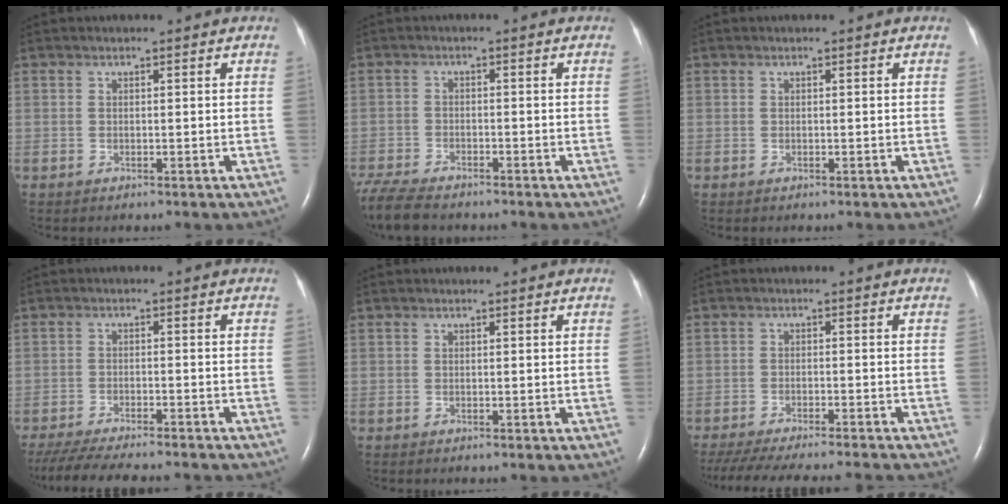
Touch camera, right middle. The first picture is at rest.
{"total": 9.1, "force": [-7.8, 2.2, 4.1], "torque": [-0.082, -0.019, -0.134]}
{"total": 0.0}
{"total": 15.9, "force": [-14.0, 2.2, 7.3], "torque": [-0.142, -0.034, -0.201]}
{"total": 0.0}
{"total": 17.7, "force": [-15.9, 1.5, 7.6], "torque": [-0.151, -0.039, -0.226]}